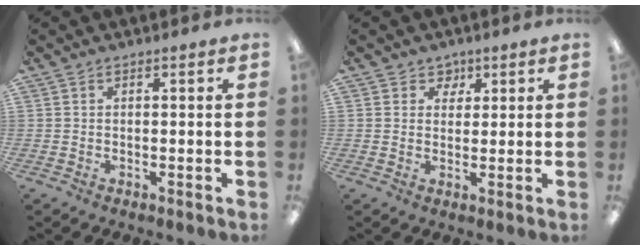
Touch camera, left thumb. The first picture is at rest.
{"total": 3.5, "force": [2.1, 2.7, 0.2], "torque": [0.009, -0.009, 0.033]}